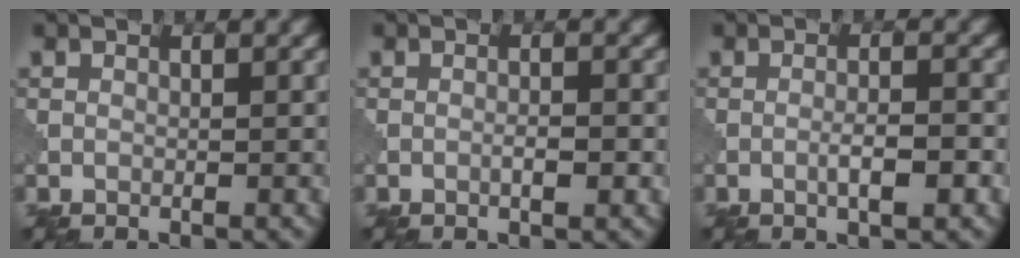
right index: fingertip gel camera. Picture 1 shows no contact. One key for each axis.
{"total": 1.5, "fx": -0.5, "fy": 0.3, "fz": 1.4, "tx": -0.026, "ty": 0.001, "tz": -0.010}
{"total": 2.9, "fx": -1.0, "fy": 0.5, "fz": 2.6, "tx": -0.043, "ty": 0.006, "tz": -0.018}